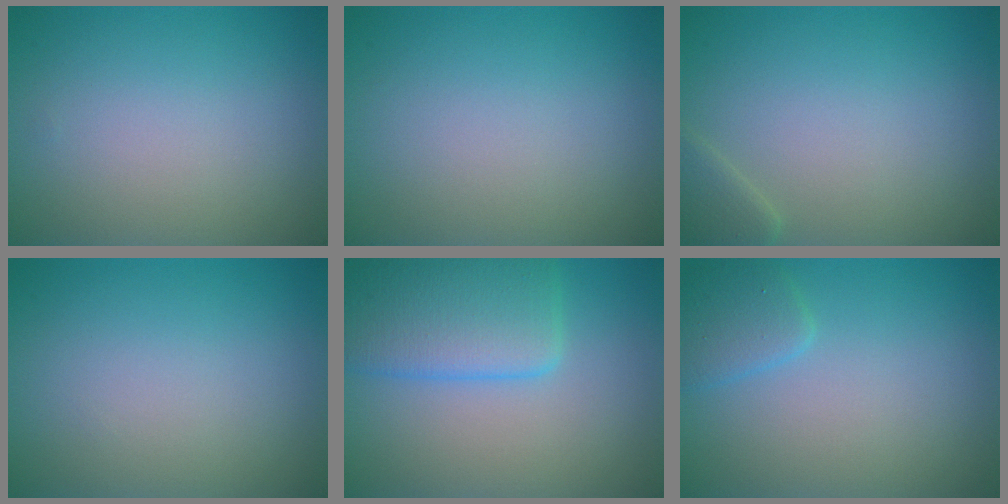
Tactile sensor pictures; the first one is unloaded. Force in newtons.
{"total": 0.0}
{"total": 1.7, "press": 1.7, "slide": 0.1}
{"total": 0.0}
{"total": 6.1, "press": 6.1, "slide": 0.3}
{"total": 1.9, "press": 1.9, "slide": 0.2}